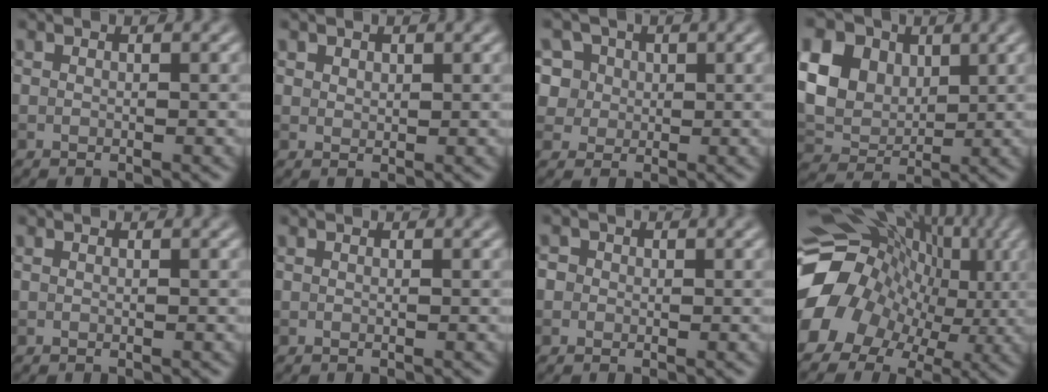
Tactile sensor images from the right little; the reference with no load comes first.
{"total": 1.0, "force": [0.8, 0.7, 0.2], "torque": [-0.005, -0.004, 0.017]}
{"total": 4.4, "force": [2.0, 3.4, 1.8], "torque": [-0.039, 0.015, 0.024]}
{"total": 12.4, "force": [4.1, 9.6, 6.6], "torque": [-0.167, 0.030, 0.077]}
{"total": 0.0}
{"total": 0.0}
{"total": 2.2, "force": [0.7, 1.9, 0.8], "torque": [0.006, 0.013, -0.008]}
{"total": 15.8, "force": [-0.7, 13.1, 8.7], "torque": [-0.167, -0.002, -0.013]}